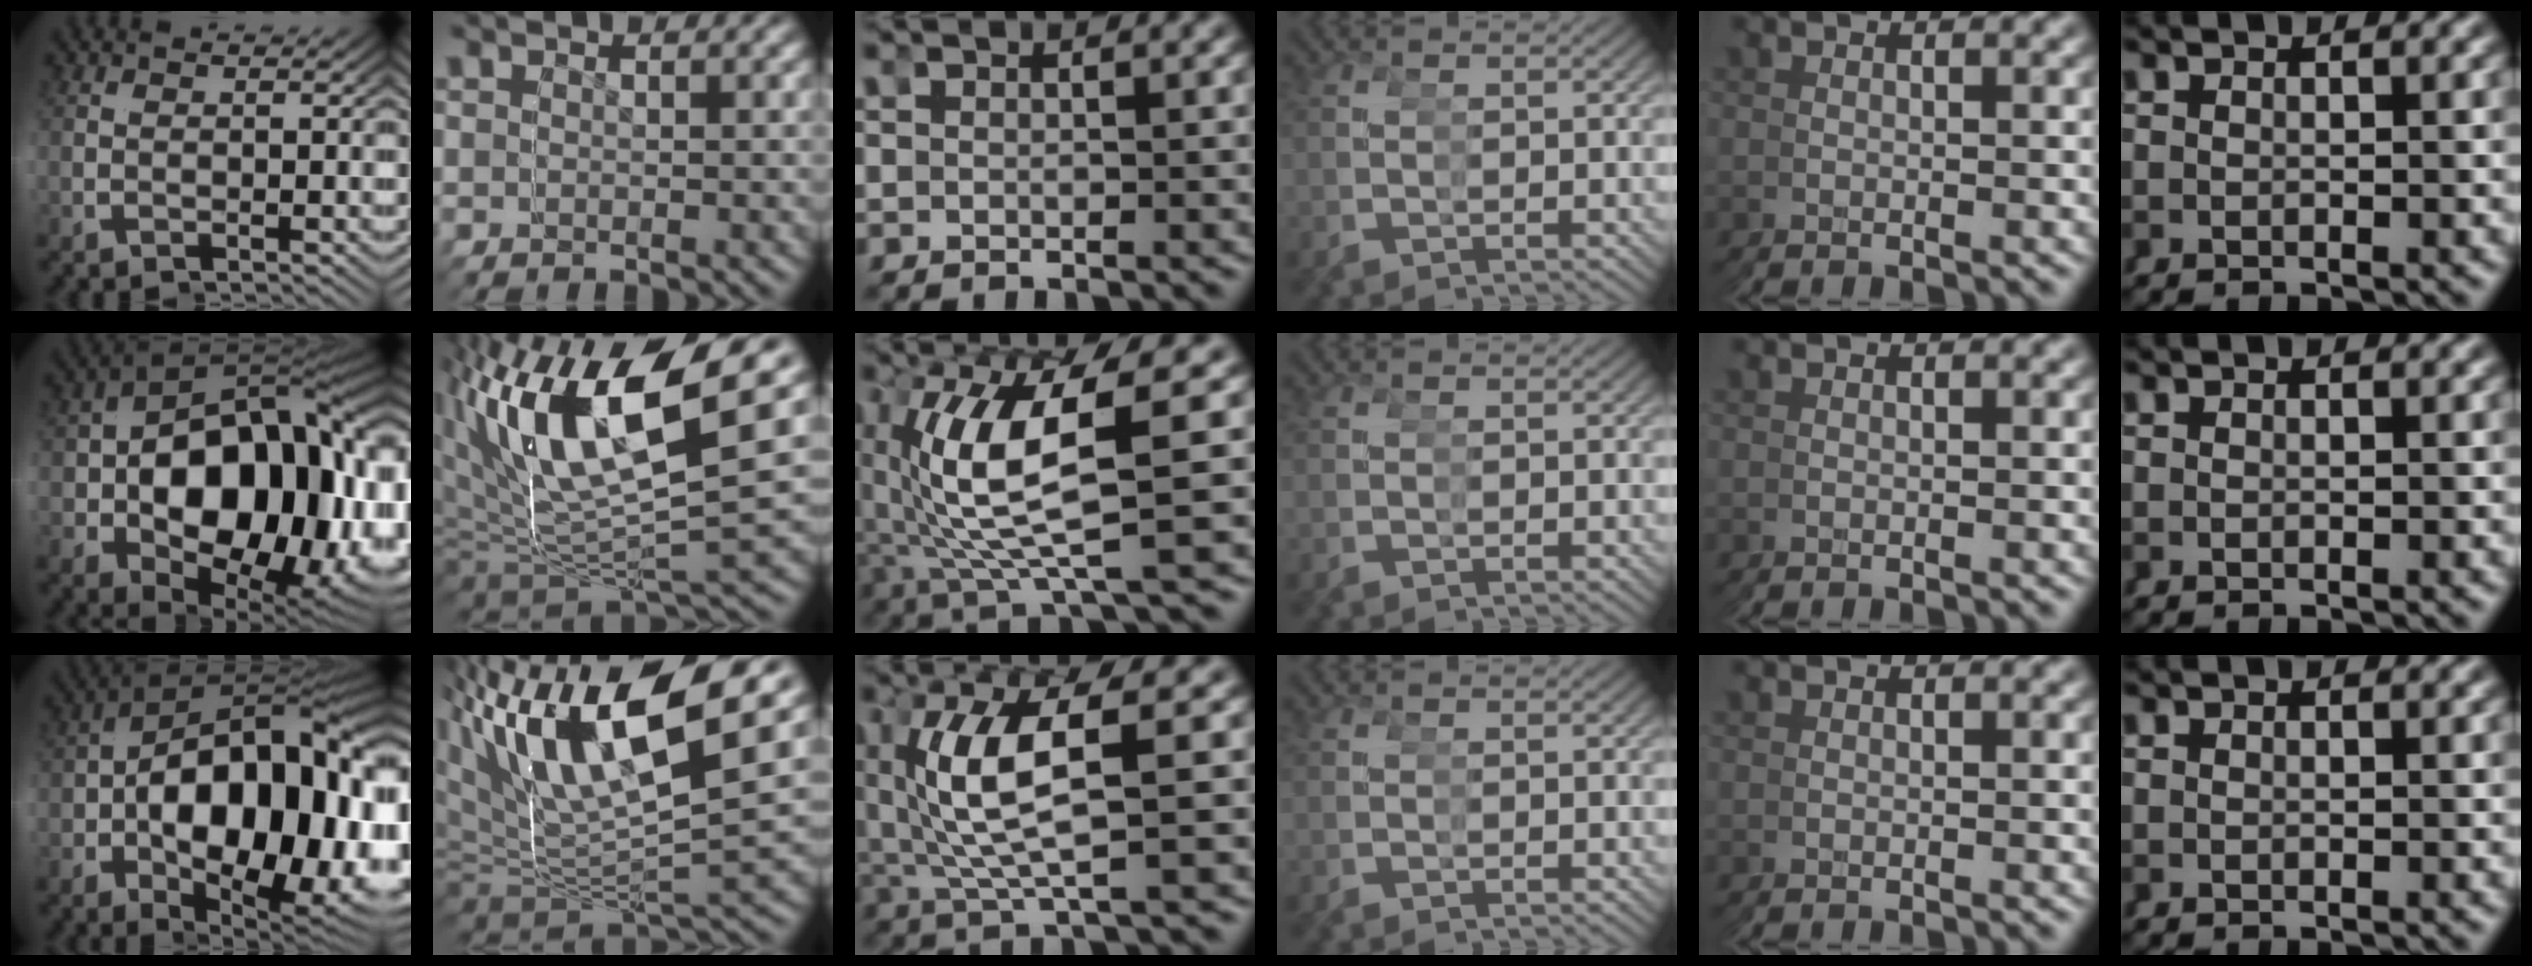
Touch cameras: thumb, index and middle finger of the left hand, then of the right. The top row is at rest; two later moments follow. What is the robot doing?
{"motion": "grasp_and_lifting", "object": "tape"}